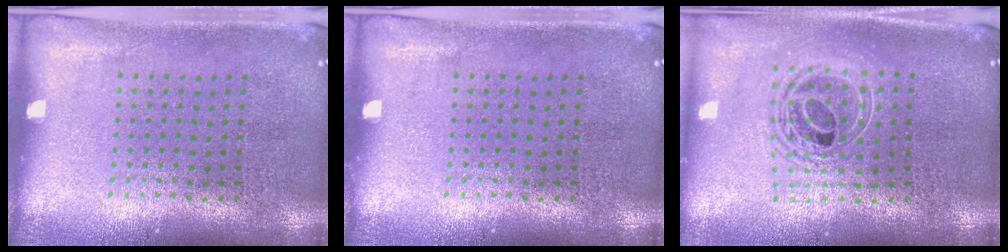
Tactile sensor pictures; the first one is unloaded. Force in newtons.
{"total": 0.0}
{"total": 2.0, "press": 1.5, "slide": 1.3}